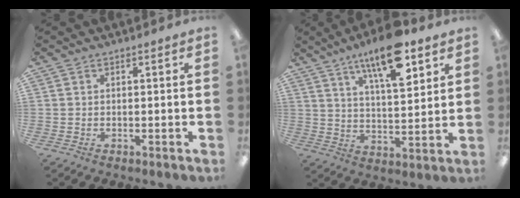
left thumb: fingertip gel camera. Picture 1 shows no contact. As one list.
[{"total": 15.0, "force": [9.6, 5.0, 10.4], "torque": [-0.162, -0.045, 0.158]}]